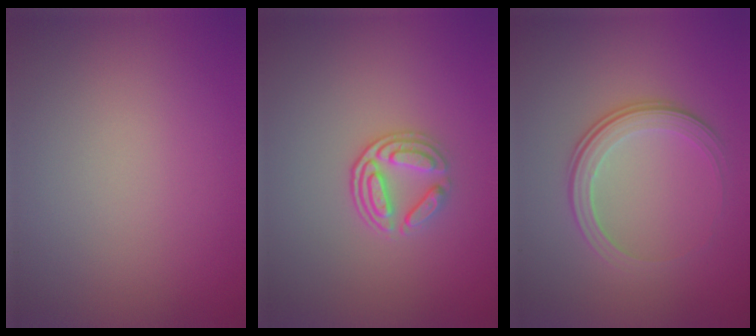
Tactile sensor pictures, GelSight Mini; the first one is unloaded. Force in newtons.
{"total": 2.6, "press": 2.1, "slide": 1.6}
{"total": 3.7, "press": 2.8, "slide": 2.5}